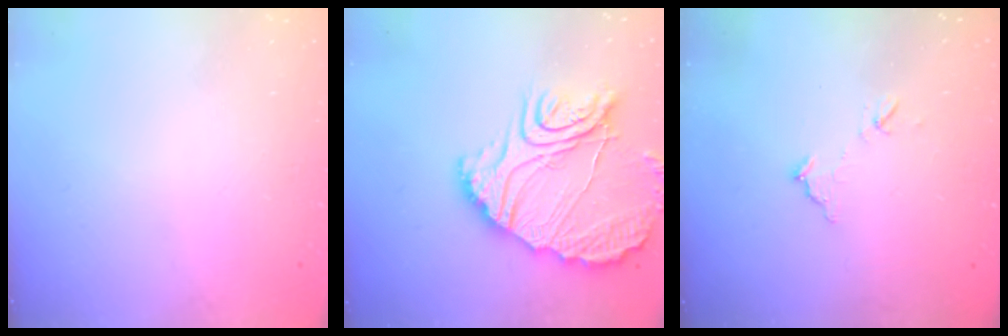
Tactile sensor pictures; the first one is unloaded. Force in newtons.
{"total": 19.6, "press": 19.5, "slide": 2.0}
{"total": 7.0, "press": 7.0, "slide": 0.3}